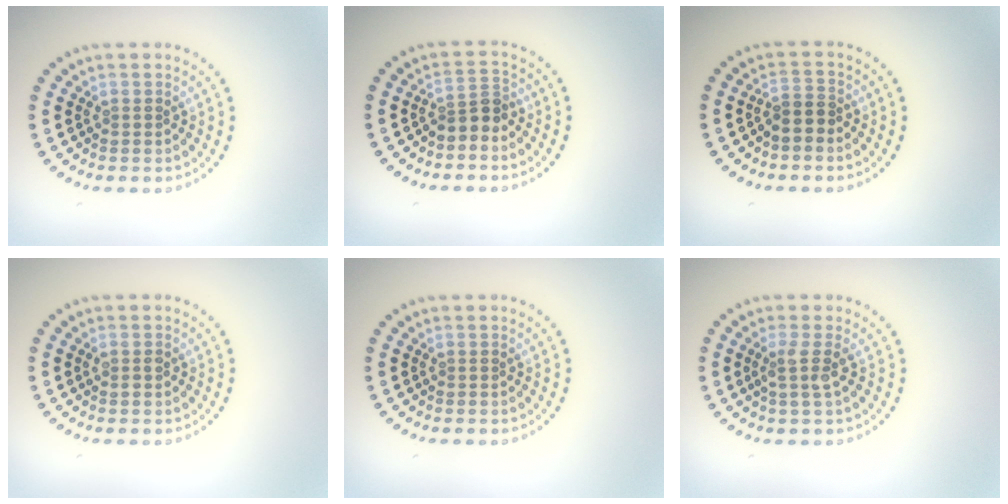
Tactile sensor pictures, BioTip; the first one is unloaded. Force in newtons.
{"total": 2.3, "press": 1.8, "slide": 1.5}
{"total": 1.5, "press": 1.1, "slide": 1.0}
{"total": 0.8, "press": 0.8, "slide": 0.2}
{"total": 0.0}
{"total": 1.7, "press": 1.2, "slide": 1.2}